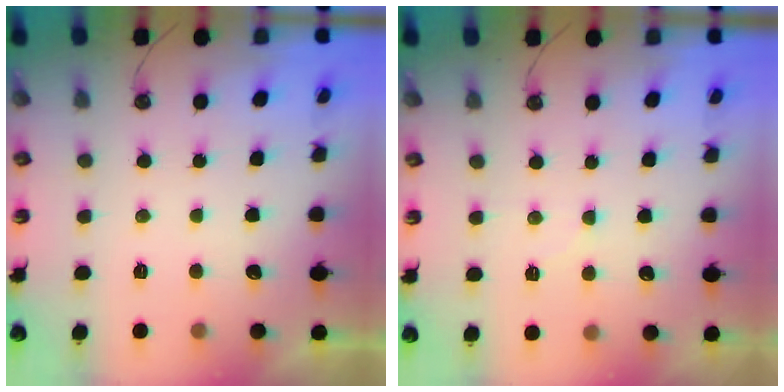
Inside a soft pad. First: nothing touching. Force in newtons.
{"total": 5.1, "press": 5.1, "slide": 0.7}